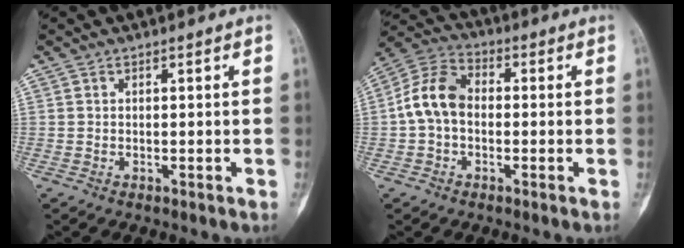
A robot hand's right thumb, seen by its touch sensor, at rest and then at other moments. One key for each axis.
{"total": 9.4, "fx": -0.5, "fy": 6.7, "fz": 6.6, "tx": -0.121, "ty": 0.030, "tz": -0.025}